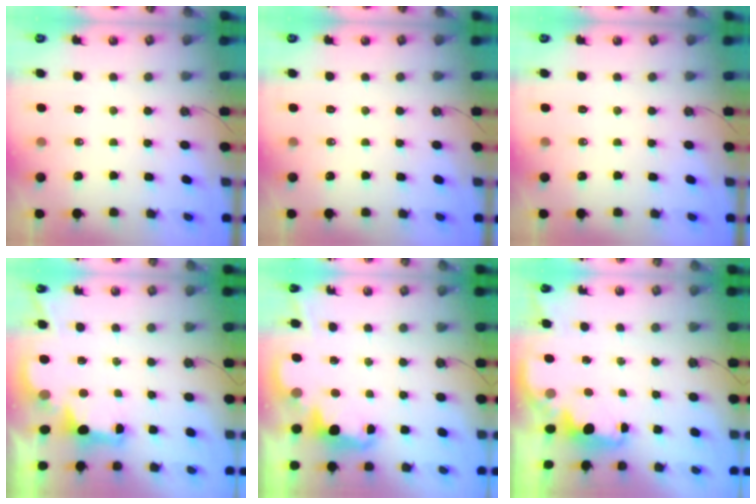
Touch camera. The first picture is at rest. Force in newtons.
{"total": 0.0}
{"total": 0.0}
{"total": 2.8, "press": 2.7, "slide": 0.9}
{"total": 2.5, "press": 2.5, "slide": 0.5}
{"total": 1.8, "press": 1.7, "slide": 0.7}